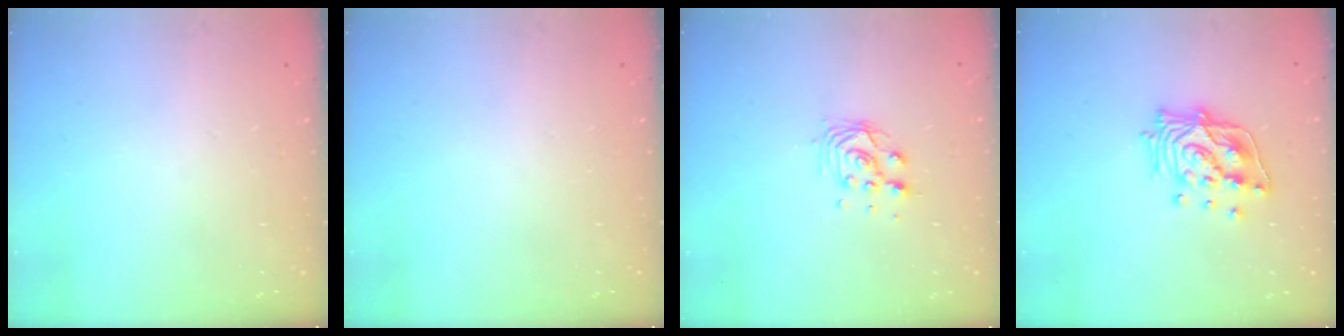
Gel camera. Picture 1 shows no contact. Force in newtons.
{"total": 0.0}
{"total": 7.4, "press": 7.4, "slide": 0.8}
{"total": 15.2, "press": 15.1, "slide": 2.0}